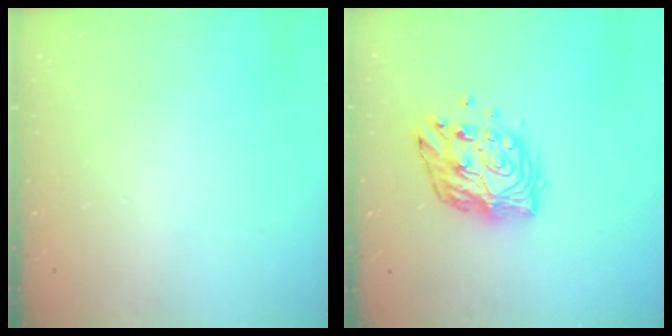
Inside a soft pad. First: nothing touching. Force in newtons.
{"total": 11.7, "press": 11.7, "slide": 1.1}